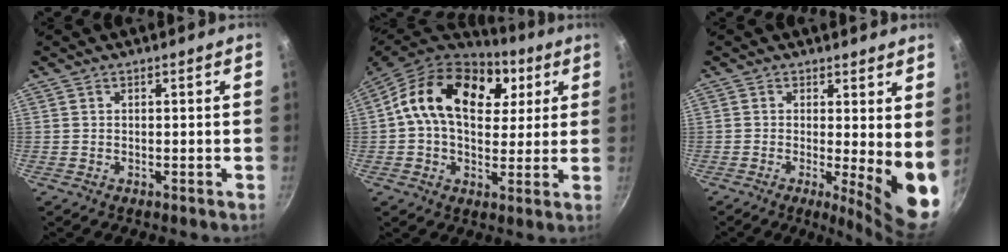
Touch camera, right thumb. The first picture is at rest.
{"total": 21.3, "force": [6.4, 14.1, 14.6], "torque": [-0.223, 0.002, 0.090]}
{"total": 9.2, "force": [-0.1, 2.3, 8.9], "torque": [-0.108, -0.023, 0.001]}